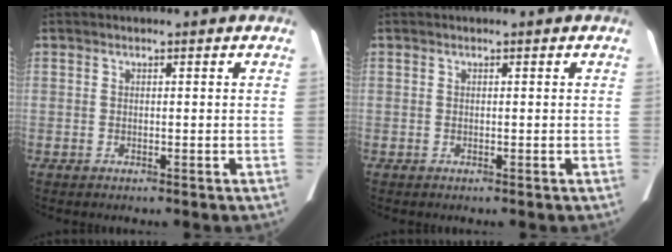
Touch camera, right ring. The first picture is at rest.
{"total": 0.0}